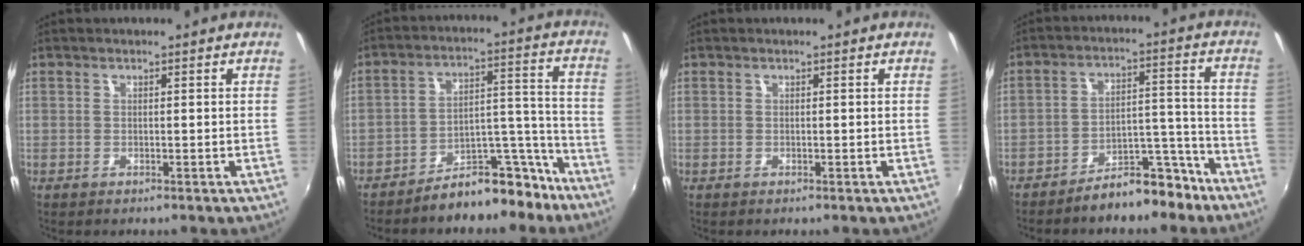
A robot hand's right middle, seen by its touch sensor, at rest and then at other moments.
{"total": 11.9, "force": [-10.2, 4.3, 4.3], "torque": [-0.047, 0.055, -0.143]}
{"total": 0.0}
{"total": 9.8, "force": [-8.2, 3.7, 4.0], "torque": [-0.051, 0.043, -0.108]}